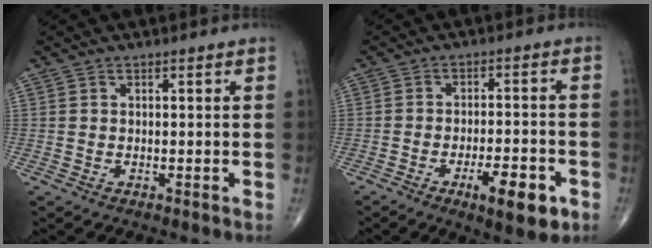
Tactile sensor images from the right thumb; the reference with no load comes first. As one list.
[{"total": 9.5, "force": [-4.5, 3.0, 7.8], "torque": [-0.115, 0.015, -0.062]}]